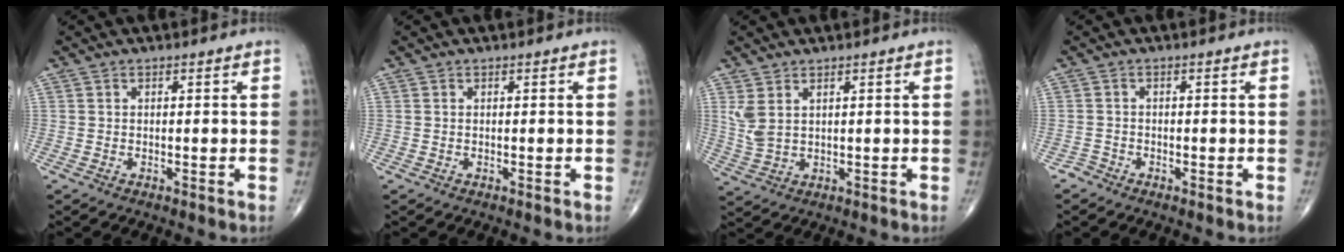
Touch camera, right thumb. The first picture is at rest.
{"total": 0.0}
{"total": 4.6, "force": [1.9, 2.2, 3.5], "torque": [-0.085, -0.004, 0.050]}
{"total": 1.2, "force": [-1.0, 0.6, -0.4], "torque": [0.013, 0.001, -0.027]}